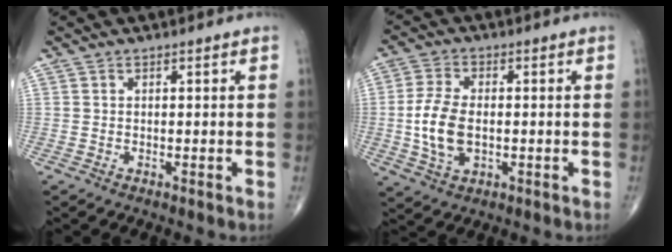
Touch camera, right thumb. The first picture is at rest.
{"total": 8.9, "force": [-0.7, 5.2, 7.2], "torque": [-0.145, -0.001, -0.012]}